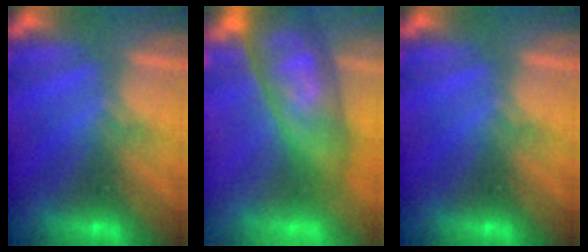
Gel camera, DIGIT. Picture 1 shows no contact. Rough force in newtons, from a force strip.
{"total": 8.8}
{"total": 0.0}